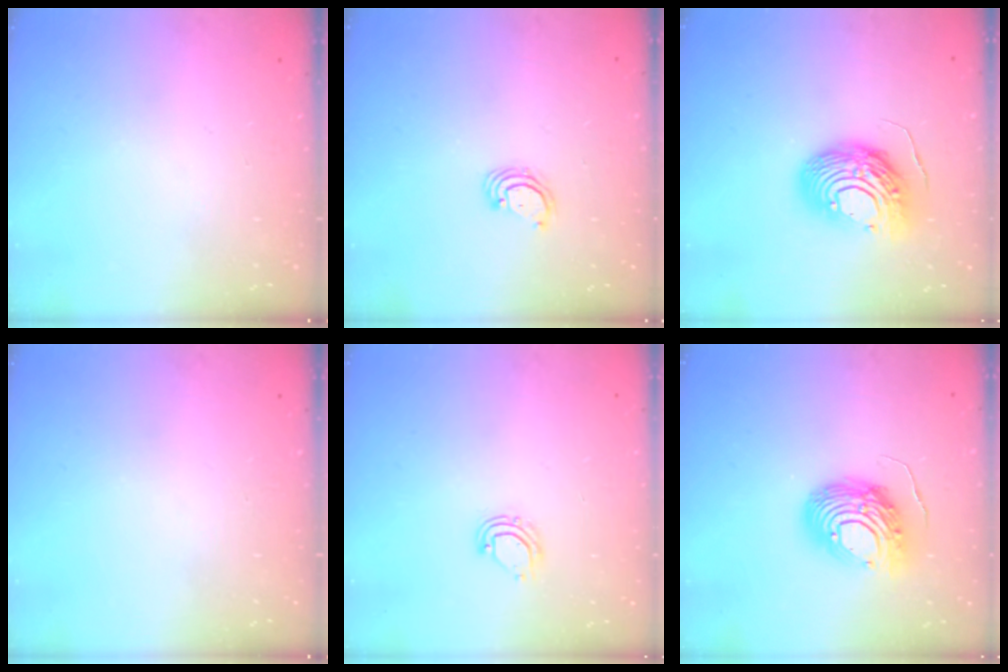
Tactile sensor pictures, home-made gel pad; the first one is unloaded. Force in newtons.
{"total": 2.4, "press": 2.4, "slide": 0.2}
{"total": 13.8, "press": 13.8, "slide": 1.1}
{"total": 0.0}
{"total": 6.5, "press": 6.5, "slide": 1.1}
{"total": 13.4, "press": 13.4, "slide": 1.3}